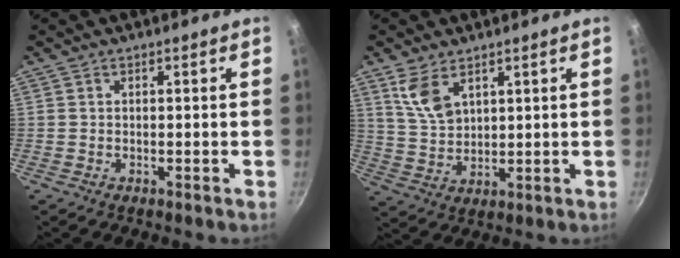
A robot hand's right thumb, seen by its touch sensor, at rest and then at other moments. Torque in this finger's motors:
{"motor_torque": [-0.01, 0.06, -0.29, 0.38, 0.04]}